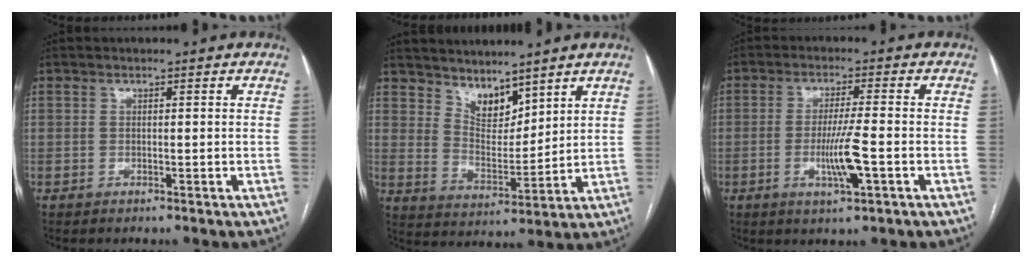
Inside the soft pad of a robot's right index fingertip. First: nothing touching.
{"total": 7.0, "force": [5.8, 2.7, 2.7], "torque": [-0.051, -0.001, 0.122]}
{"total": 6.7, "force": [-2.2, 0.3, 6.3], "torque": [-0.119, -0.010, -0.037]}